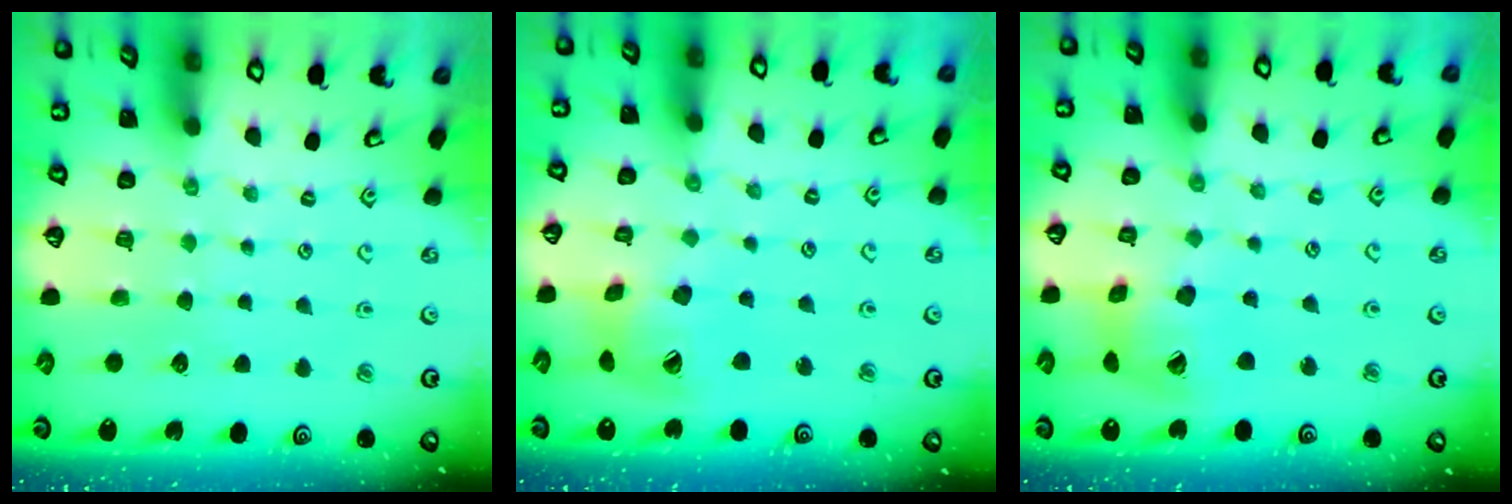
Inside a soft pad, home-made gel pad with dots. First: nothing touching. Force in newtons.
{"total": 14.9, "press": 14.7, "slide": 2.3}
{"total": 13.3, "press": 13.1, "slide": 2.2}